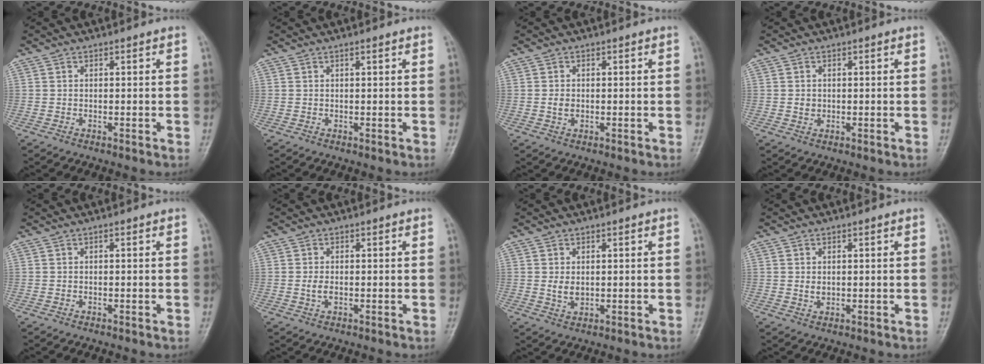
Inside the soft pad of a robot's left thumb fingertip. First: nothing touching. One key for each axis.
{"total": 0.5, "fx": 0.4, "fy": 0.0, "fz": 0.4, "tx": -0.007, "ty": -0.001, "tz": 0.006}
{"total": 1.8, "fx": 0.0, "fy": 1.4, "fz": 1.2, "tx": -0.019, "ty": 0.000, "tz": 0.001}
{"total": 1.5, "fx": 0.2, "fy": 1.3, "fz": 0.6, "tx": -0.006, "ty": 0.000, "tz": 0.006}
{"total": 0.0}
{"total": 1.9, "fx": -0.1, "fy": 1.2, "fz": 1.5, "tx": -0.030, "ty": -0.001, "tz": -0.003}
{"total": 2.8, "fx": 0.5, "fy": 2.0, "fz": 1.9, "tx": -0.028, "ty": -0.007, "tz": 0.014}
{"total": 1.6, "fx": 0.4, "fy": 1.2, "fz": 1.0, "tx": -0.013, "ty": -0.004, "tz": 0.010}